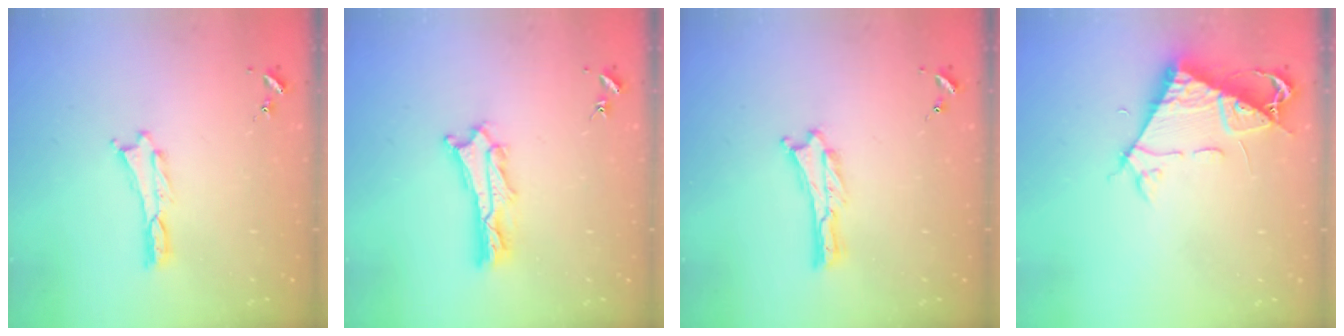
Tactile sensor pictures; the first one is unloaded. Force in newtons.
{"total": 3.3, "press": 3.2, "slide": 0.3}
{"total": 0.0}
{"total": 7.6, "press": 7.6, "slide": 1.0}